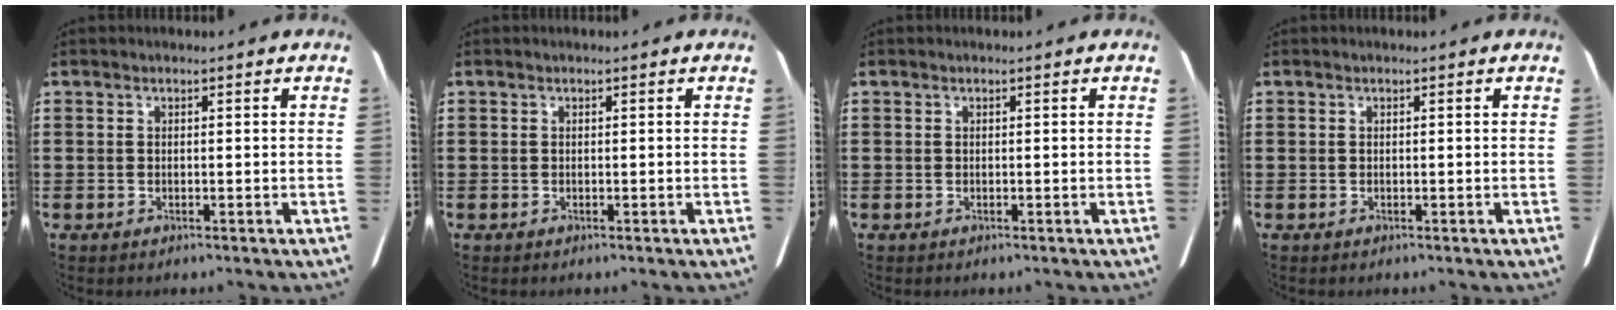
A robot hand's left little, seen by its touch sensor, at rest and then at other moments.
{"total": 0.0}
{"total": 0.0}
{"total": 0.0}